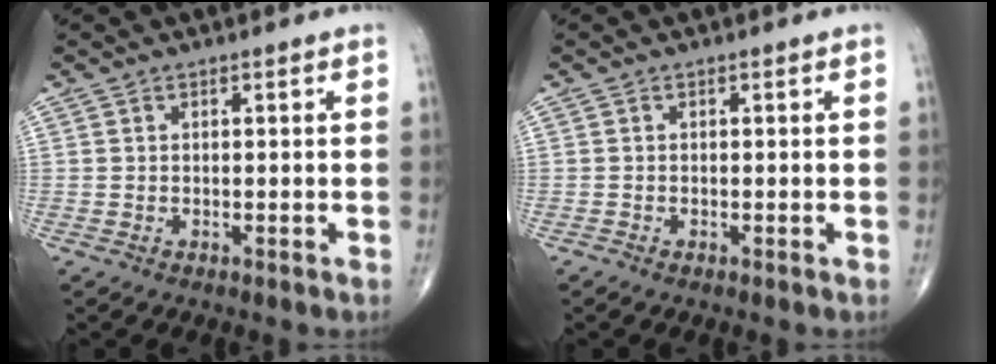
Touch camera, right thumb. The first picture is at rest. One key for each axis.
{"total": 0.0}